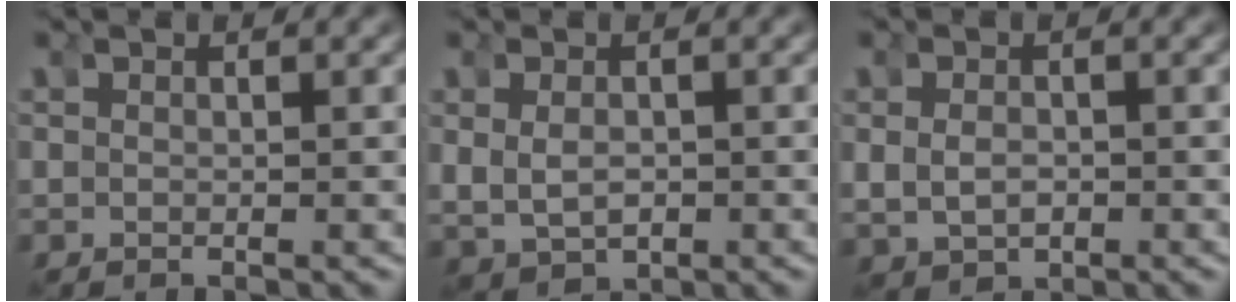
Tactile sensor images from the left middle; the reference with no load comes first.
{"total": 2.1, "force": [0.2, 2.1, -0.1], "torque": [-0.018, -0.013, 0.012]}
{"total": 1.4, "force": [0.6, 1.1, -0.7], "torque": [-0.001, -0.006, 0.015]}